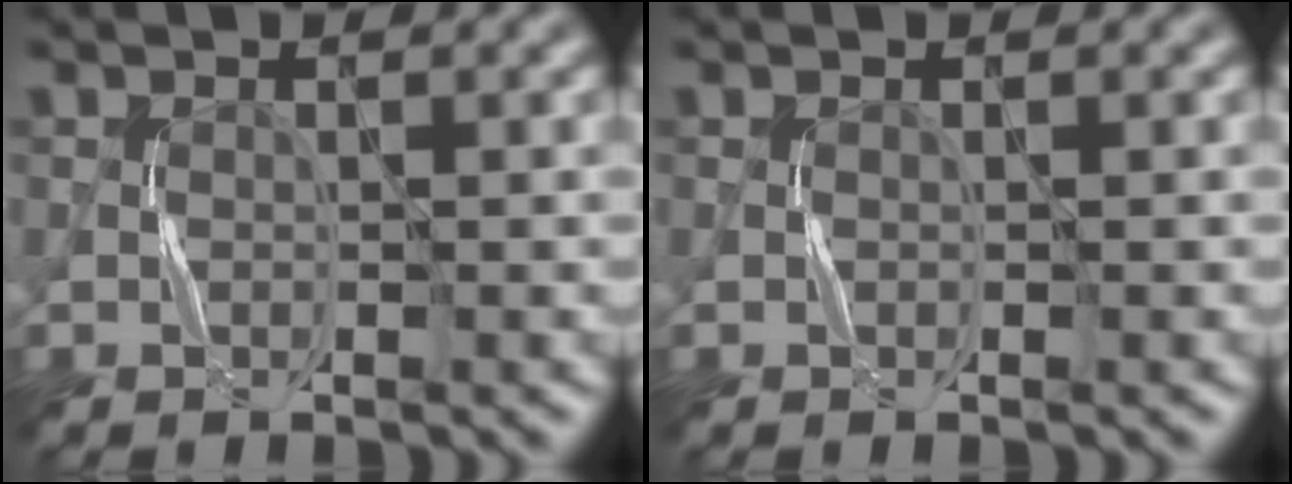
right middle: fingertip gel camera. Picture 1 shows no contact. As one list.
[{"total": 0.0}]